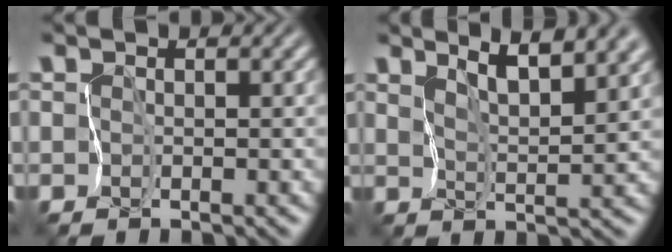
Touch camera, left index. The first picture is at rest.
{"total": 4.9, "force": [4.0, 0.6, 2.9], "torque": [-0.040, 0.010, 0.062]}